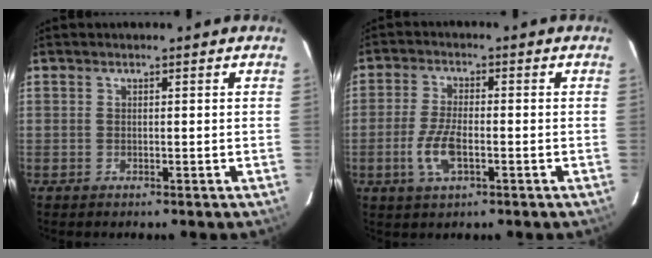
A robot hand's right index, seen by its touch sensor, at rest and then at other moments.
{"total": 6.7, "force": [-2.3, 2.6, 5.7], "torque": [-0.125, -0.004, -0.044]}